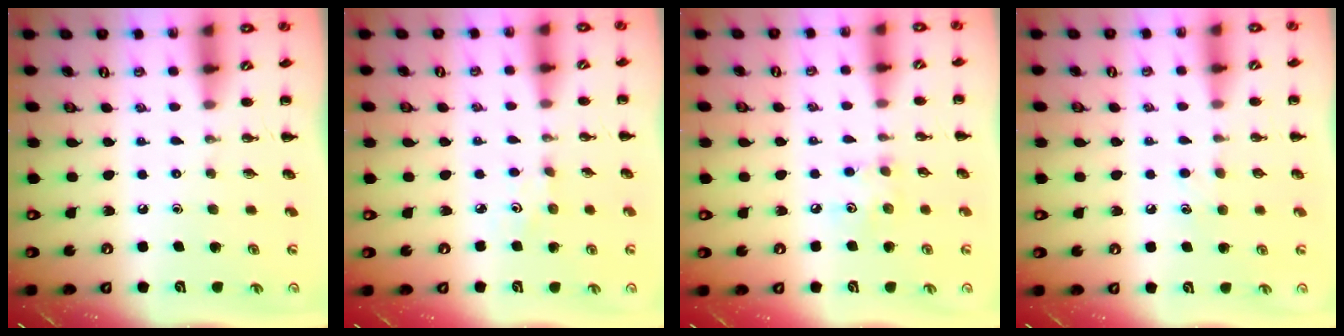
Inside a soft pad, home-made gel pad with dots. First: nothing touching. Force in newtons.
{"total": 1.4, "press": 1.3, "slide": 0.4}
{"total": 4.2, "press": 4.2, "slide": 0.6}
{"total": 4.4, "press": 4.2, "slide": 1.4}